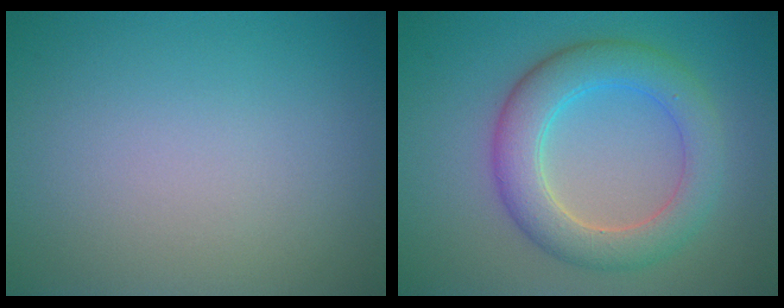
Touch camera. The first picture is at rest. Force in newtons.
{"total": 5.7, "press": 5.7, "slide": 0.1}